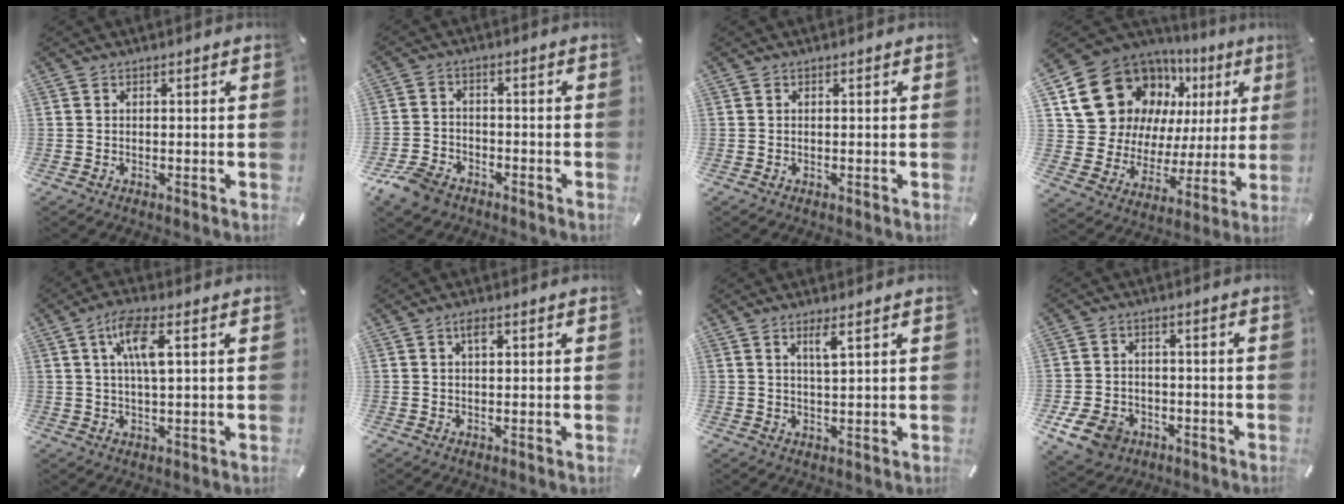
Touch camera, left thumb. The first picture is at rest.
{"total": 7.1, "force": [-5.0, 4.4, 2.5], "torque": [-0.062, 0.025, -0.098]}
{"total": 0.0}
{"total": 19.8, "force": [10.1, 14.6, 8.6], "torque": [-0.129, -0.060, 0.196]}
{"total": 7.6, "force": [2.3, 2.0, 6.9], "torque": [-0.133, 0.002, 0.036]}
{"total": 2.0, "force": [0.8, 0.9, 1.6], "torque": [-0.034, 0.004, 0.013]}
{"total": 3.3, "force": [1.9, 0.2, 2.7], "torque": [-0.057, 0.000, 0.030]}
{"total": 8.4, "force": [-4.1, 6.4, 3.6], "torque": [-0.085, 0.022, -0.077]}